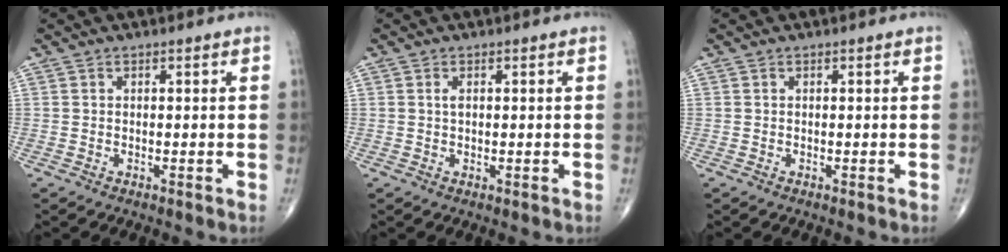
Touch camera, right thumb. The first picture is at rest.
{"total": 1.1, "force": [0.3, 0.5, 0.9], "torque": [-0.019, -0.001, 0.004]}
{"total": 0.0}